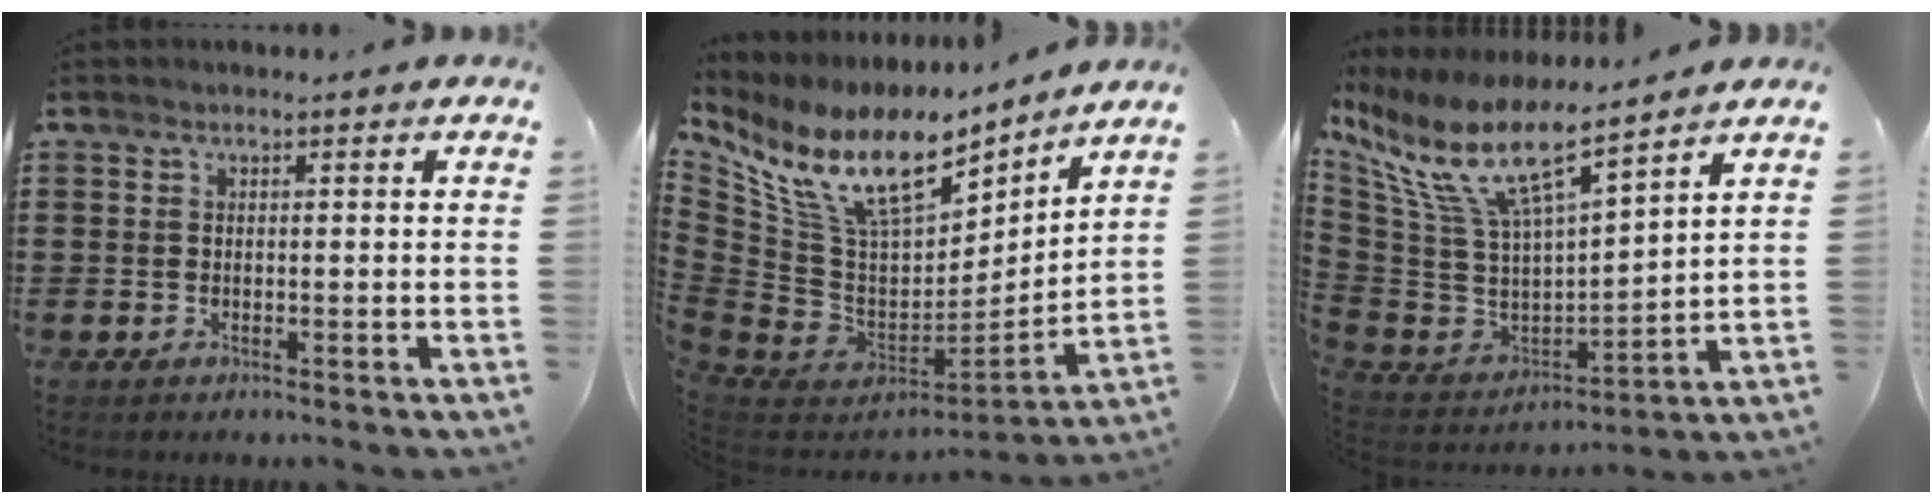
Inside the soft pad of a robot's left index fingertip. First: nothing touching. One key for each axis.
{"total": 15.0, "fx": 8.4, "fy": 6.8, "fz": 10.4, "tx": -0.247, "ty": -0.051, "tz": 0.145}
{"total": 12.1, "fx": 7.5, "fy": 3.5, "fz": 8.9, "tx": -0.208, "ty": -0.051, "tz": 0.127}